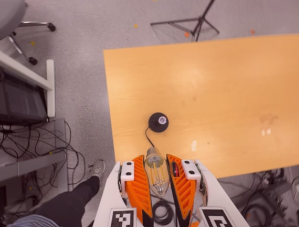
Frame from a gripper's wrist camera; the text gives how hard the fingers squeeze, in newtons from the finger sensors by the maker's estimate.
{"total": 22.0, "left": 24.6, "right": 19.4}